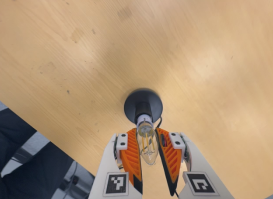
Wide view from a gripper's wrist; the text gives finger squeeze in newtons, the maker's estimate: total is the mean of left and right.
{"total": 13.3, "left": 12.3, "right": 14.3}